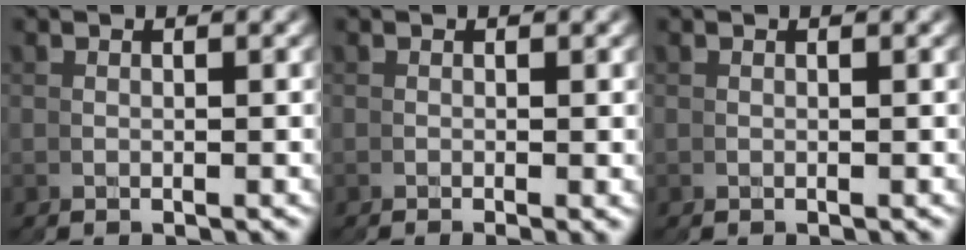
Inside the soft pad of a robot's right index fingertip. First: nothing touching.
{"total": 0.9, "force": [-0.1, -0.9, -0.1], "torque": [0.002, 0.007, -0.006]}
{"total": 0.0}